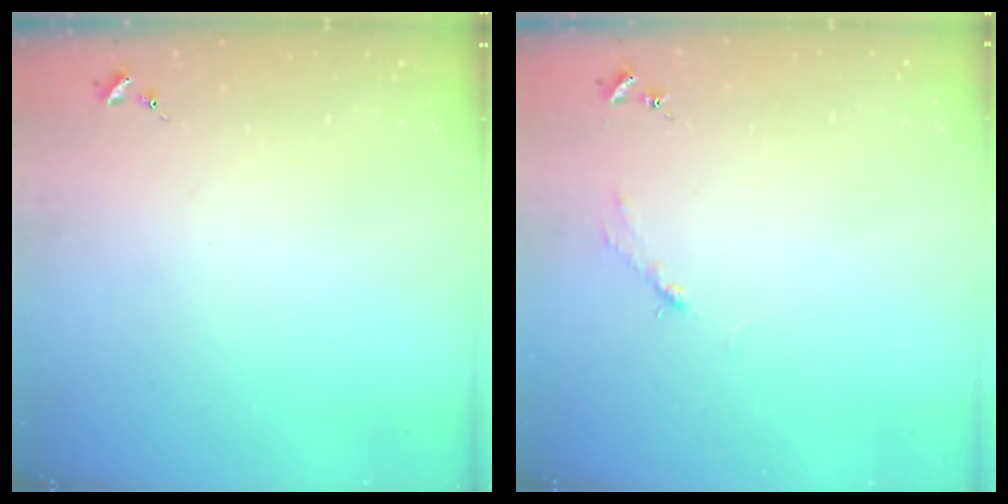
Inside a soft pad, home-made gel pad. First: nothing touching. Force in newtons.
{"total": 2.7, "press": 2.7, "slide": 0.4}